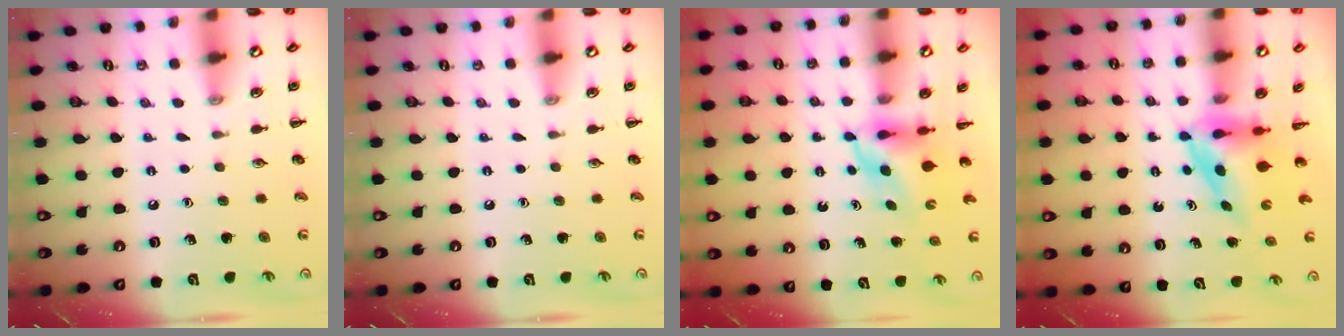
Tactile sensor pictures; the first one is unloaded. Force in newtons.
{"total": 0.0}
{"total": 5.8, "press": 5.7, "slide": 1.0}
{"total": 4.0, "press": 3.9, "slide": 0.7}